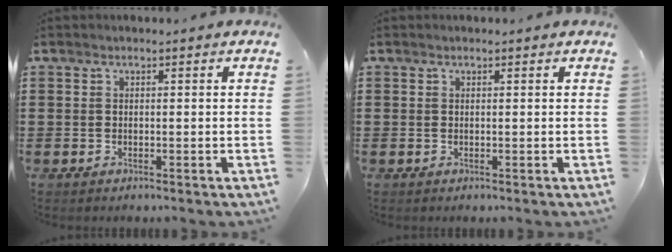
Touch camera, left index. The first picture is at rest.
{"total": 0.0}